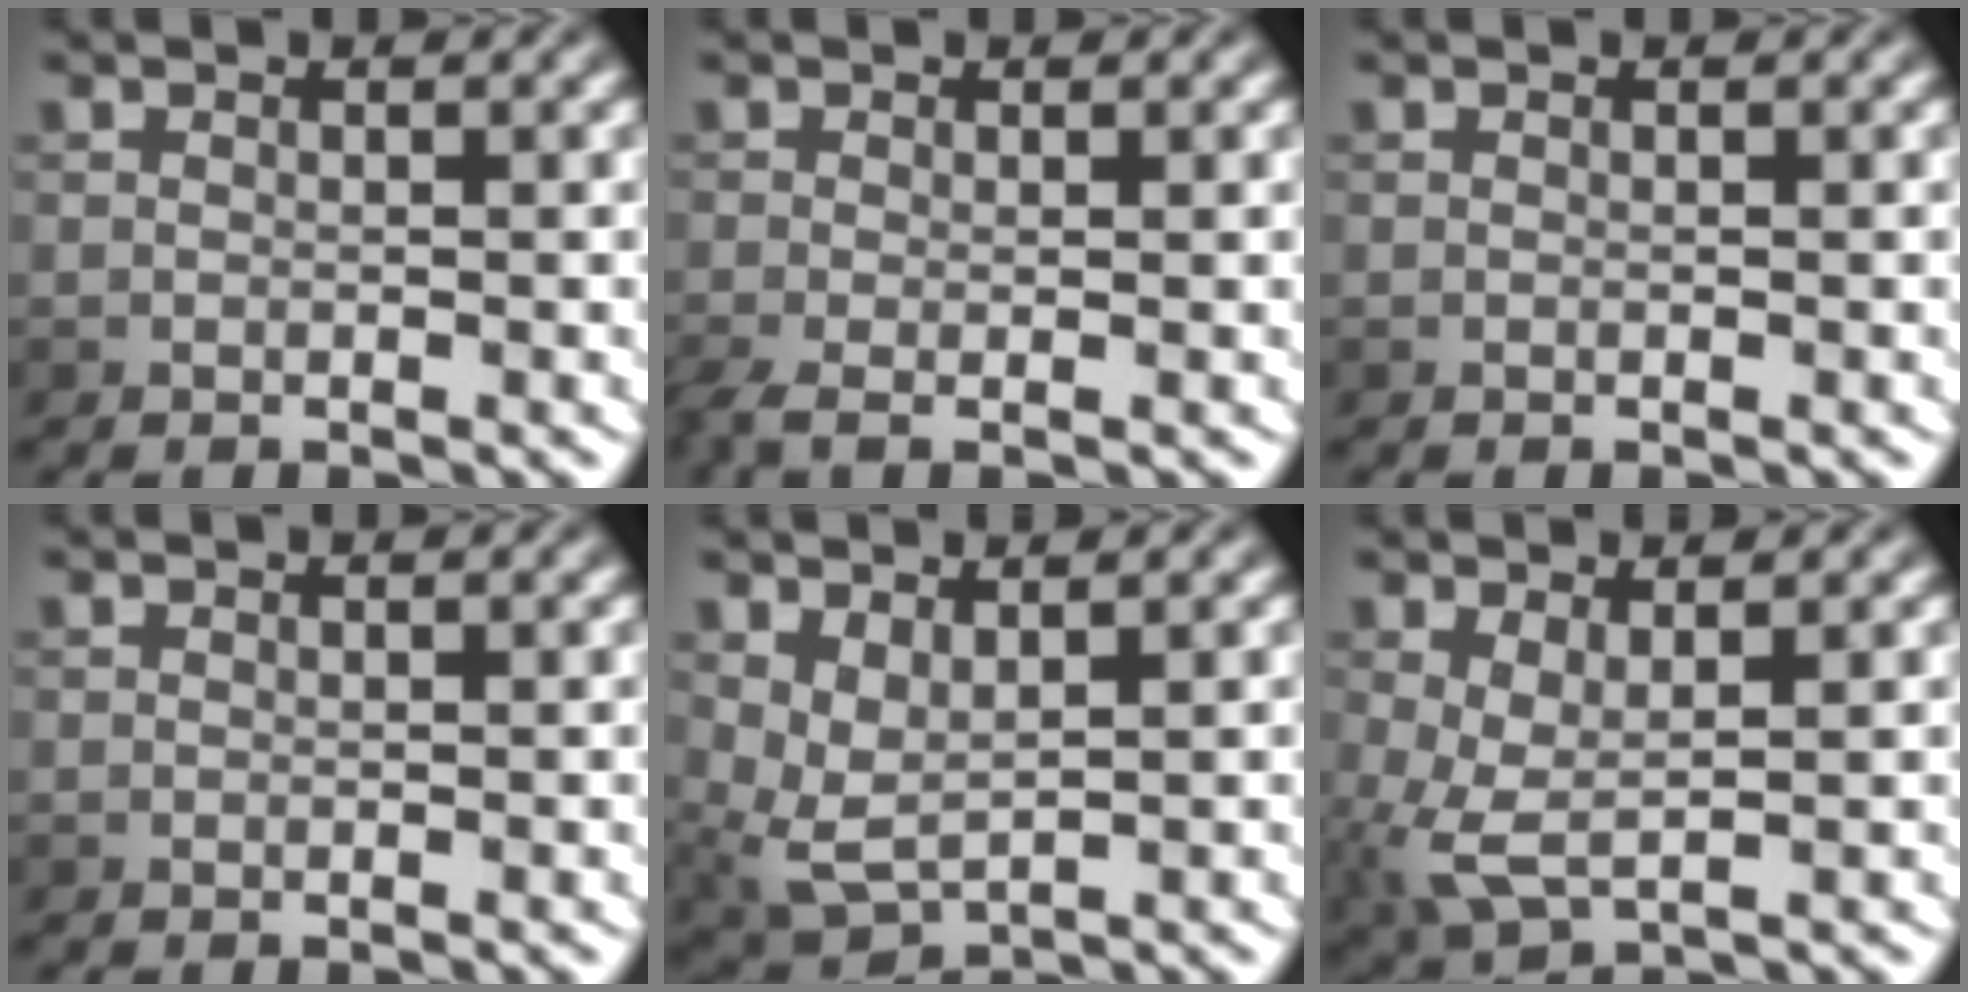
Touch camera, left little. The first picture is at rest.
{"total": 2.3, "force": [-1.1, 0.7, 2.0], "torque": [-0.049, -0.013, -0.025]}
{"total": 0.0}
{"total": 0.0}
{"total": 2.9, "force": [1.3, 1.3, 2.2], "torque": [-0.054, -0.010, 0.033]}
{"total": 3.5, "force": [0.4, 1.4, 3.1], "torque": [-0.086, -0.009, 0.008]}